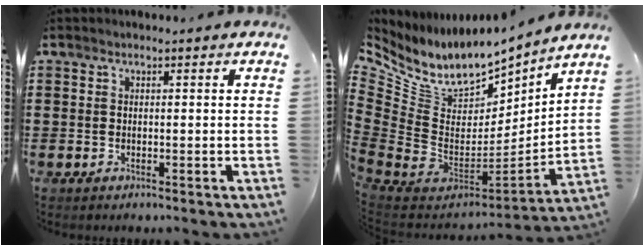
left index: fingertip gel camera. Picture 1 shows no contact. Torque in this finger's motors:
{"motor_torque": [1.02, -0.18, 0.10, 0.04]}